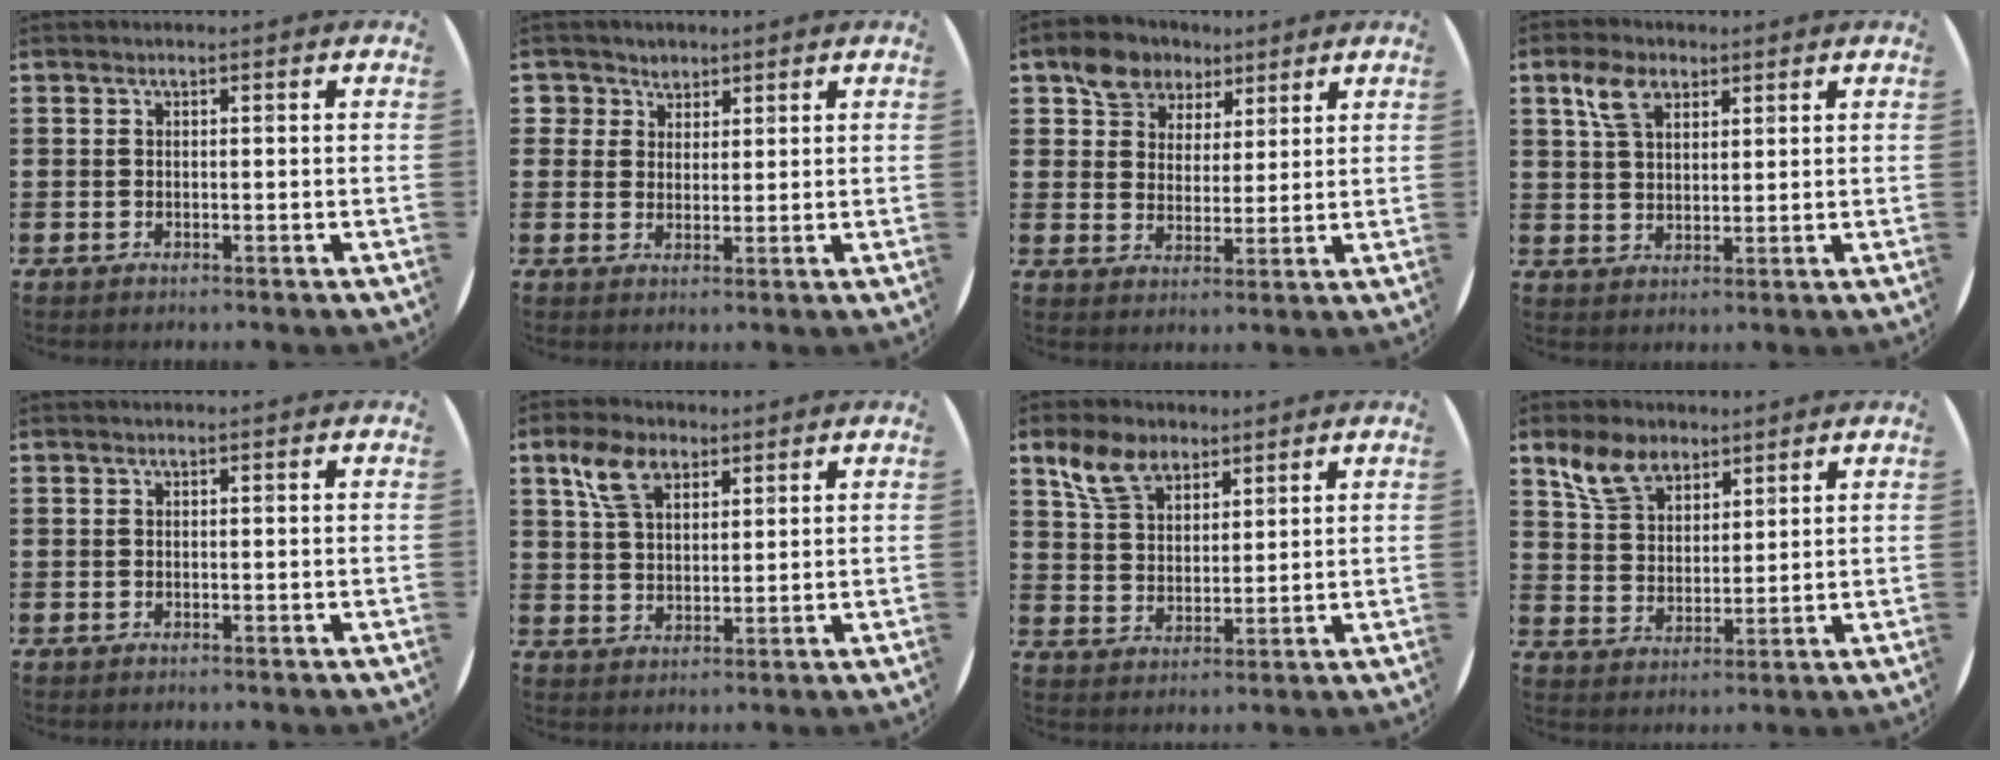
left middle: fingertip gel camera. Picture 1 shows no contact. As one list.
[{"total": 3.2, "force": [2.3, 2.3, 0.0], "torque": [-0.002, 0.007, 0.042]}, {"total": 6.5, "force": [4.9, 4.1, 0.8], "torque": [-0.041, 0.004, 0.093]}, {"total": 5.1, "force": [3.2, 2.9, 2.8], "torque": [-0.058, 0.007, 0.057]}, {"total": 0.0}, {"total": 6.3, "force": [4.0, 3.5, 3.4], "torque": [-0.072, 0.008, 0.073]}, {"total": 7.1, "force": [5.2, 3.9, 2.9], "torque": [-0.066, 0.000, 0.097]}, {"total": 7.0, "force": [5.3, 3.8, 2.6], "torque": [-0.069, 0.001, 0.102]}]